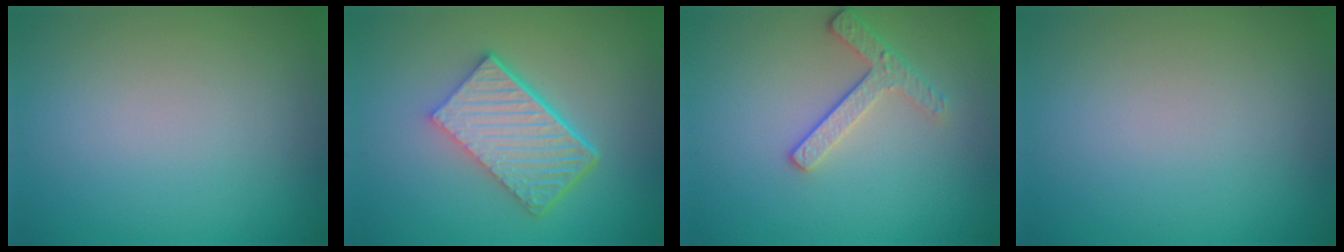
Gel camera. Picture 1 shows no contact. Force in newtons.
{"total": 6.6, "press": 4.4, "slide": 4.9}
{"total": 2.4, "press": 2.3, "slide": 0.9}
{"total": 0.0}